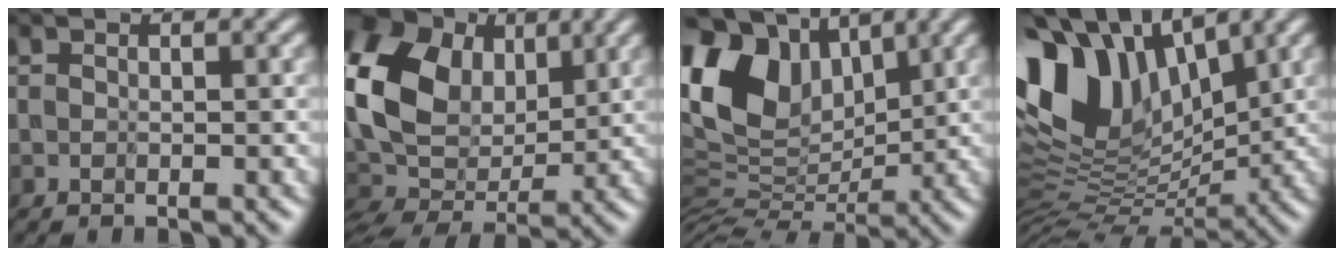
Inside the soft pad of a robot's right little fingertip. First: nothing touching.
{"total": 11.3, "force": [3.9, 8.0, 7.1], "torque": [-0.179, 0.010, 0.074]}
{"total": 11.6, "force": [4.8, 7.1, 7.8], "torque": [-0.189, 0.019, 0.085]}
{"total": 13.6, "force": [6.5, 7.4, 9.4], "torque": [-0.229, 0.021, 0.120]}